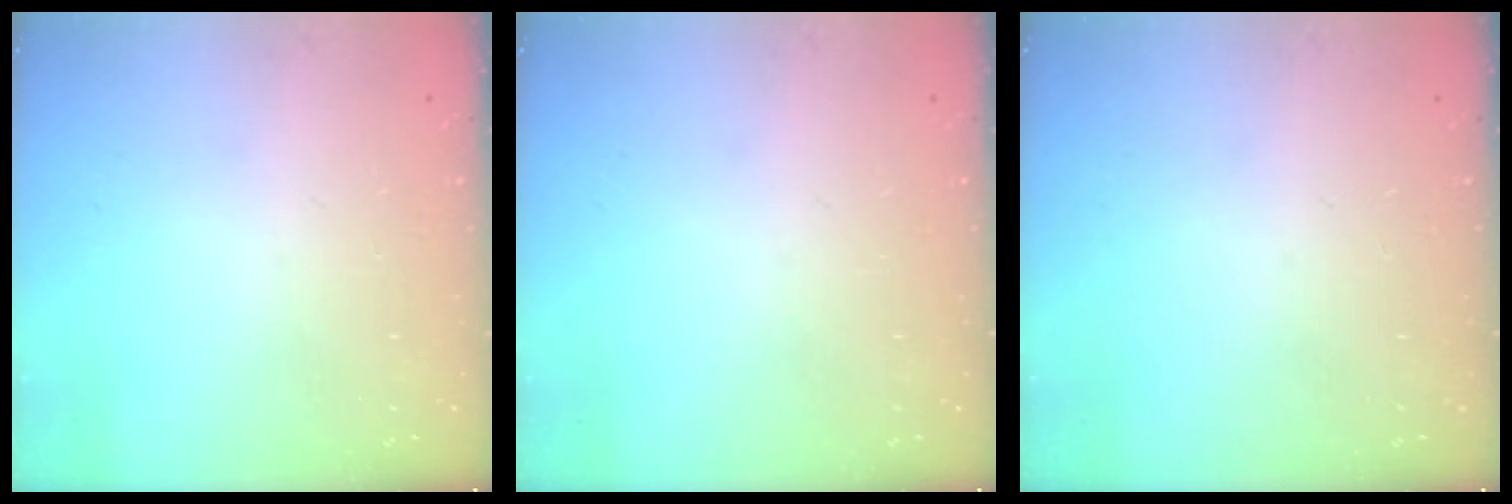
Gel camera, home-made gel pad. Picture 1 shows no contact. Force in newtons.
{"total": 0.0}
{"total": 0.0}